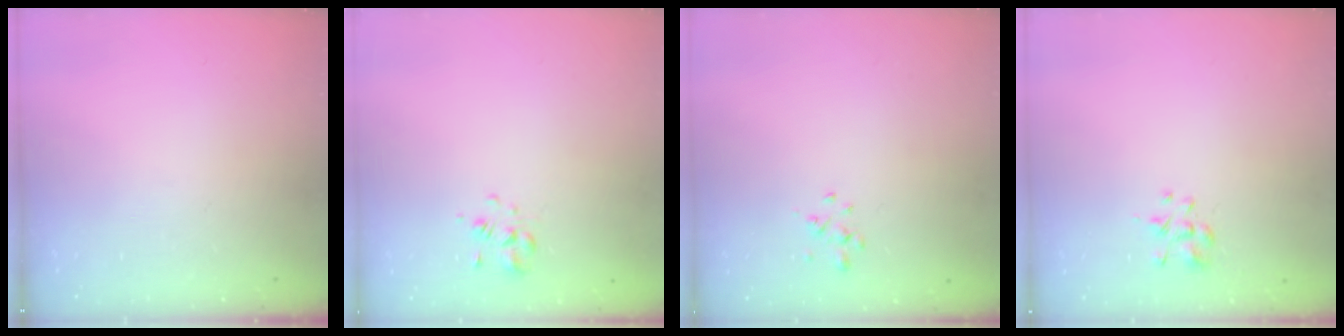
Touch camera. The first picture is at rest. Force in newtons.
{"total": 2.1, "press": 1.9, "slide": 0.7}
{"total": 0.8, "press": 0.7, "slide": 0.5}
{"total": 2.3, "press": 2.1, "slide": 0.9}